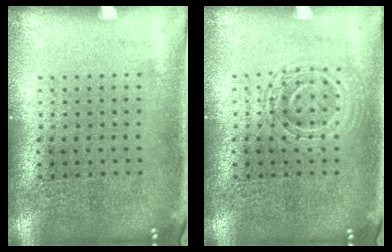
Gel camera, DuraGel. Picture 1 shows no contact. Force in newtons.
{"total": 2.2, "press": 2.1, "slide": 0.4}